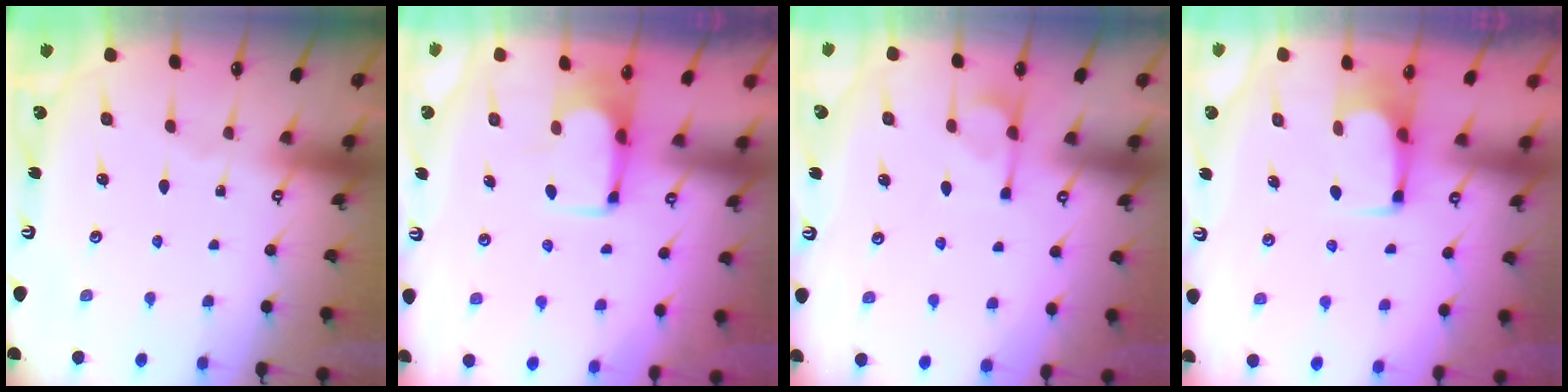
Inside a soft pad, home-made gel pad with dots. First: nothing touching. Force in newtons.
{"total": 3.5, "press": 3.5, "slide": 0.2}
{"total": 2.0, "press": 1.5, "slide": 1.2}
{"total": 2.5, "press": 2.4, "slide": 0.4}